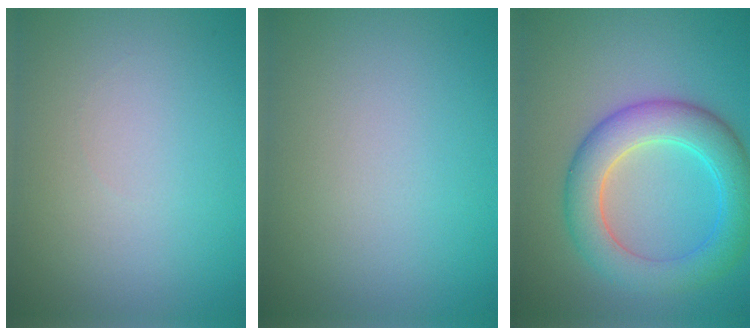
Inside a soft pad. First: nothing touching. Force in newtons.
{"total": 0.0}
{"total": 6.5, "press": 6.5, "slide": 0.3}